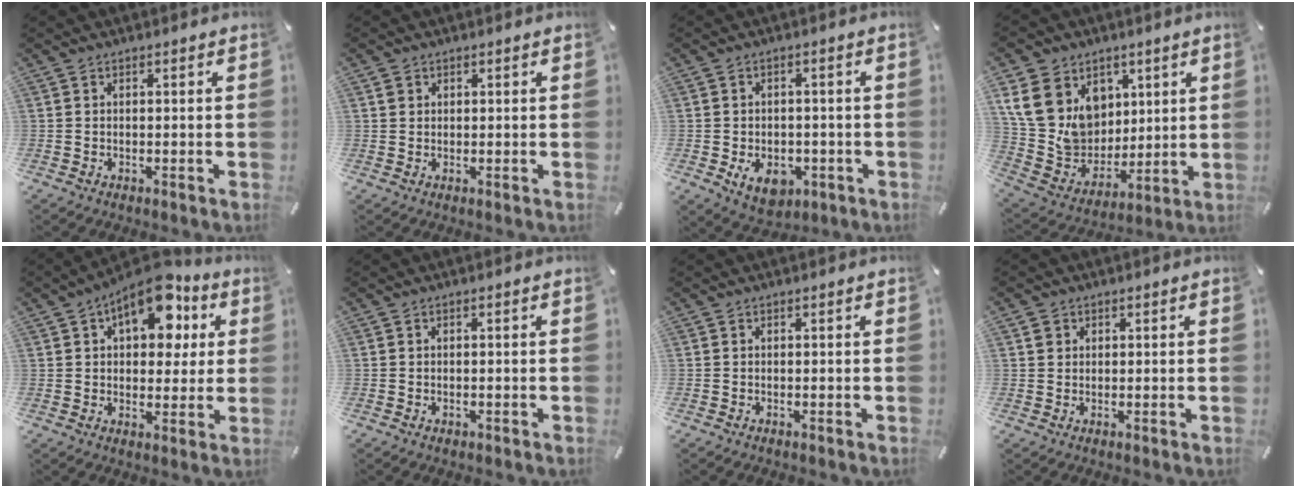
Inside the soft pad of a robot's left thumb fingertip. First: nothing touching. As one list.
[{"total": 1.3, "force": [0.5, 1.1, 0.2], "torque": [0.012, -0.003, 0.006]}, {"total": 7.5, "force": [-2.5, 5.5, 4.5], "torque": [-0.065, 0.004, -0.045]}, {"total": 17.3, "force": [6.5, 14.7, 6.4], "torque": [-0.137, -0.035, 0.132]}, {"total": 13.9, "force": [6.7, 8.1, 9.1], "torque": [-0.127, -0.024, 0.115]}, {"total": 0.5, "force": [-0.1, 0.3, 0.4], "torque": [-0.007, 0.001, -0.002]}, {"total": 0.0}, {"total": 1.7, "force": [0.6, 1.6, 0.3], "torque": [0.001, 0.001, 0.009]}]